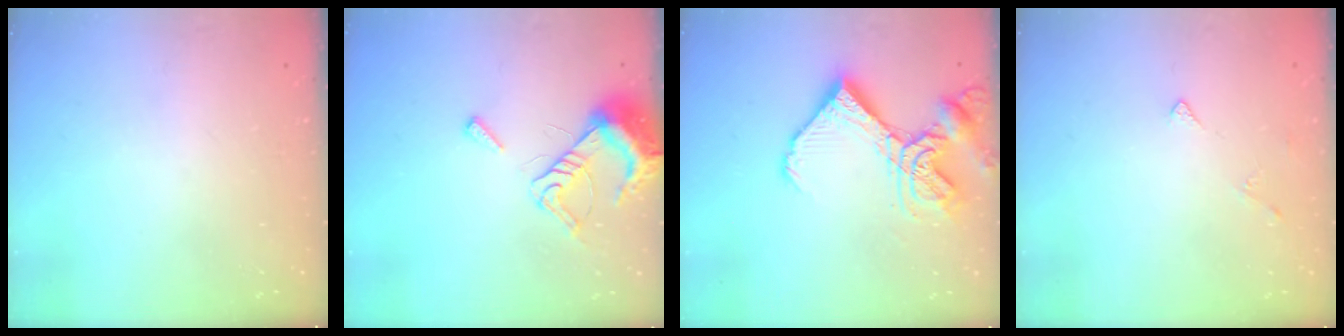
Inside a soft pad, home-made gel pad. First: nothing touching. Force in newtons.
{"total": 8.0, "press": 8.0, "slide": 0.9}
{"total": 15.6, "press": 15.5, "slide": 1.9}
{"total": 3.0, "press": 2.9, "slide": 0.5}